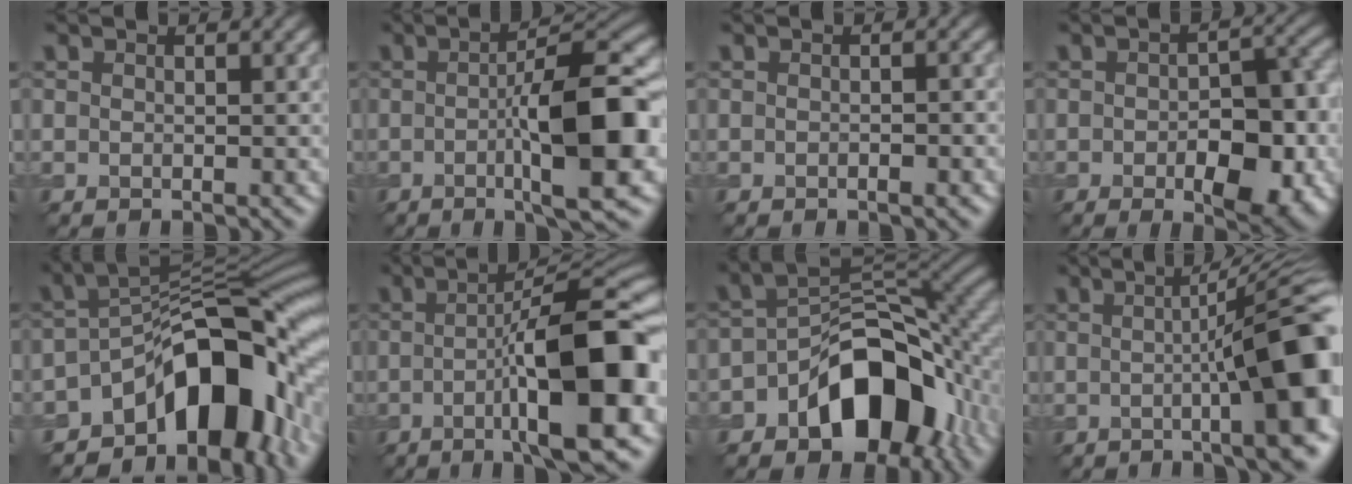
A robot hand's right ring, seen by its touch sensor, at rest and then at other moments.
{"total": 10.6, "force": [-1.4, 2.4, 10.3], "torque": [-0.138, 0.010, -0.018]}
{"total": 1.4, "force": [-0.5, 0.4, 1.2], "torque": [-0.008, 0.011, 0.000]}
{"total": 7.3, "force": [-2.1, 3.3, 6.2], "torque": [-0.085, -0.001, -0.021]}
{"total": 13.9, "force": [-6.6, 7.4, 9.7], "torque": [-0.104, 0.013, -0.106]}
{"total": 13.5, "force": [-2.3, 3.4, 12.9], "torque": [-0.172, 0.013, -0.030]}
{"total": 10.9, "force": [-4.5, 6.7, 7.3], "torque": [-0.099, 0.007, -0.067]}
{"total": 14.3, "force": [-0.7, 3.5, 13.8], "torque": [-0.117, 0.017, -0.006]}